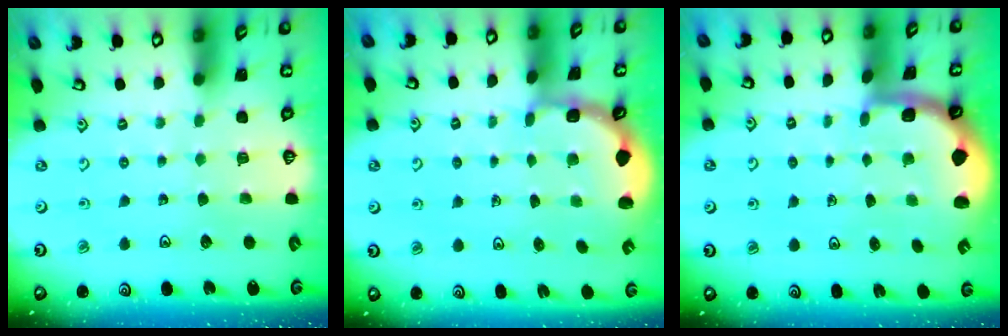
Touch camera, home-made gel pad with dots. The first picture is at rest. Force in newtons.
{"total": 1.7, "press": 1.4, "slide": 0.9}
{"total": 1.5, "press": 1.5, "slide": 0.2}